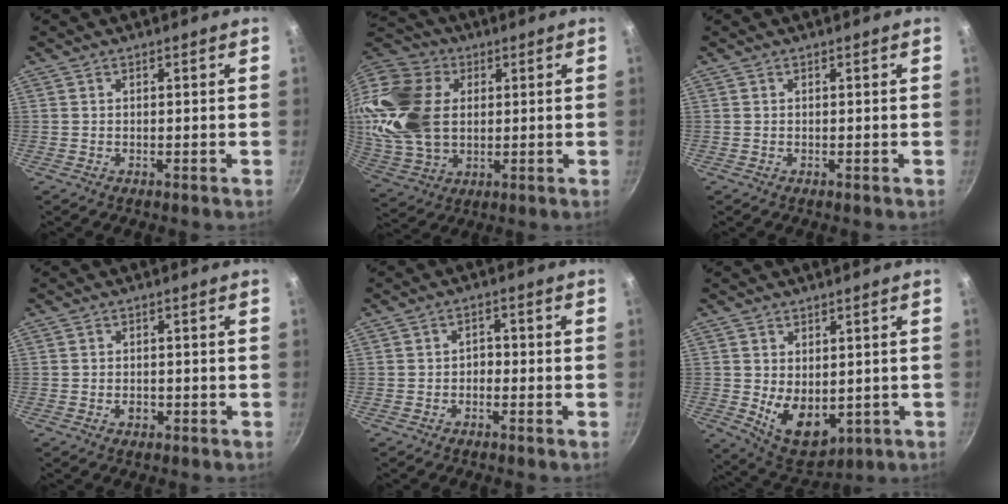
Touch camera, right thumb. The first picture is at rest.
{"total": 21.5, "force": [3.4, 15.5, 14.5], "torque": [-0.286, 0.005, 0.070]}
{"total": 0.0}
{"total": 1.7, "force": [-0.6, 1.3, 1.0], "torque": [-0.010, 0.008, -0.008]}
{"total": 2.1, "force": [-0.9, 1.5, 1.1], "torque": [-0.007, 0.015, -0.019]}
{"total": 9.6, "force": [-0.2, 6.4, 7.1], "torque": [-0.086, -0.022, 0.019]}